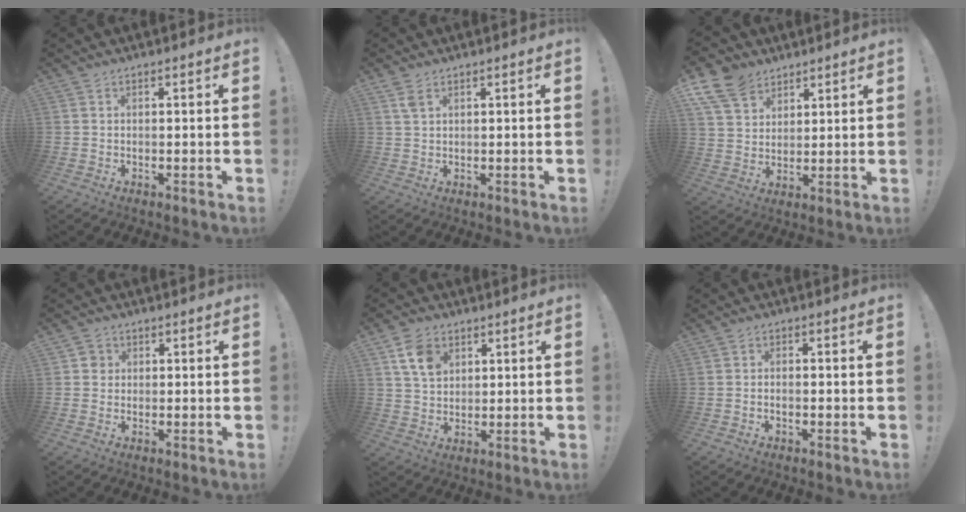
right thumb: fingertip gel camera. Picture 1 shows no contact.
{"total": 3.0, "force": [1.7, 1.4, 2.1], "torque": [-0.043, -0.001, 0.031]}
{"total": 11.3, "force": [7.6, 7.2, 4.2], "torque": [-0.086, -0.039, 0.153]}
{"total": 2.5, "force": [0.2, 2.4, 0.6], "torque": [-0.005, 0.004, 0.002]}
{"total": 9.1, "force": [4.4, 6.7, 4.3], "torque": [-0.076, -0.007, 0.088]}
{"total": 1.2, "force": [-0.7, 0.6, 0.8], "torque": [-0.012, 0.004, -0.012]}